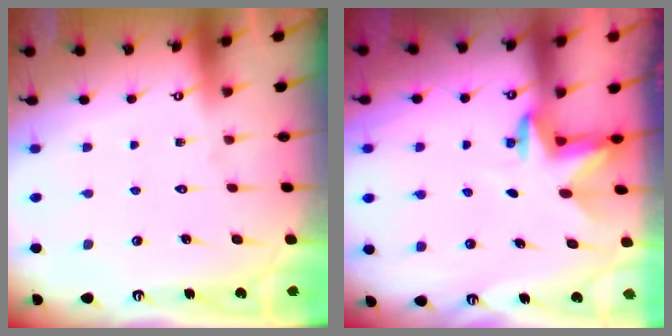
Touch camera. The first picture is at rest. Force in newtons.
{"total": 3.3, "press": 3.3, "slide": 0.4}